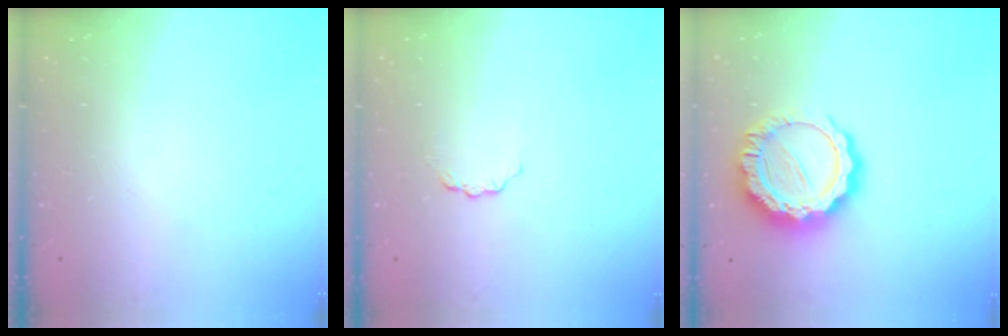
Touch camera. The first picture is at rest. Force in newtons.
{"total": 3.7, "press": 3.7, "slide": 0.3}
{"total": 15.4, "press": 15.3, "slide": 1.2}